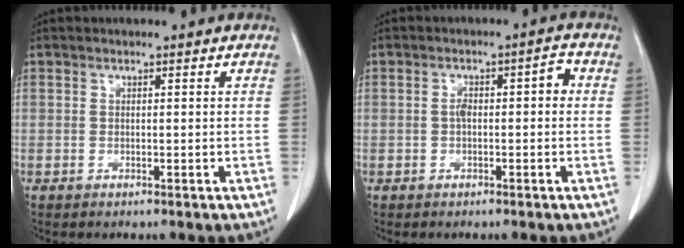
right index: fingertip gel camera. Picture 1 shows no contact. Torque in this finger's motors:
{"motor_torque": [0.26, -0.04, 0.05, 0.03]}